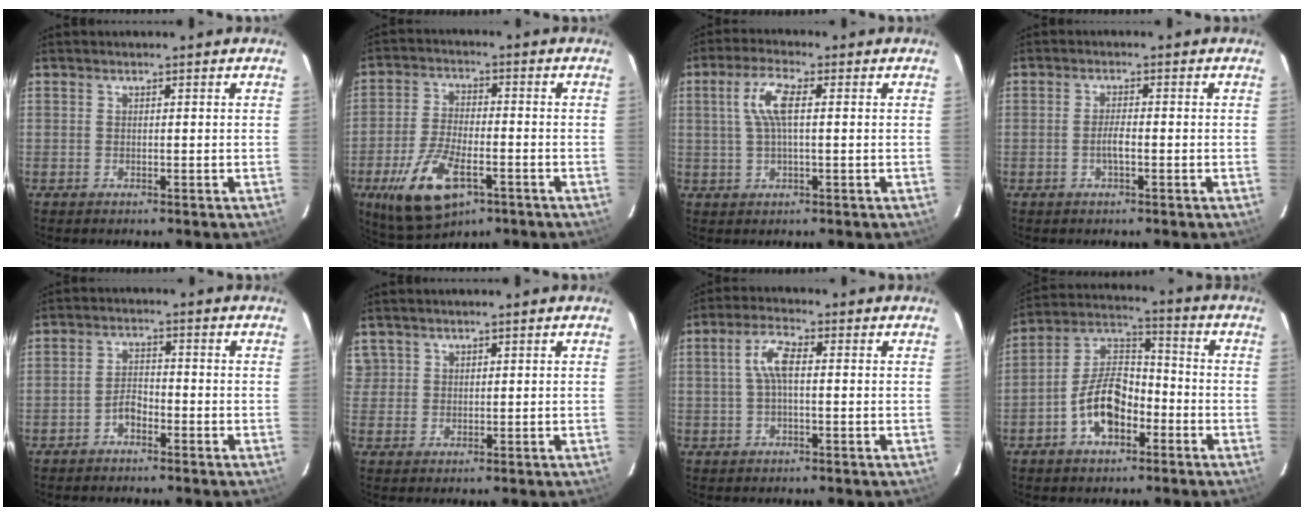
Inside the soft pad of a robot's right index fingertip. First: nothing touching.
{"total": 13.6, "force": [-6.5, 6.0, 10.4], "torque": [-0.226, -0.024, -0.113]}
{"total": 6.3, "force": [1.1, 1.6, 6.0], "torque": [-0.121, 0.010, 0.022]}
{"total": 2.3, "force": [-0.9, 0.4, 2.1], "torque": [-0.042, 0.001, -0.017]}
{"total": 2.9, "force": [-2.1, 1.4, 1.4], "torque": [-0.034, 0.009, -0.039]}
{"total": 2.5, "force": [1.5, 2.0, -0.1], "torque": [0.011, 0.007, 0.027]}
{"total": 5.0, "force": [0.3, 1.7, 4.7], "torque": [-0.096, 0.012, 0.006]}
{"total": 11.3, "force": [-5.0, 6.3, 7.9], "torque": [-0.156, 0.026, -0.084]}